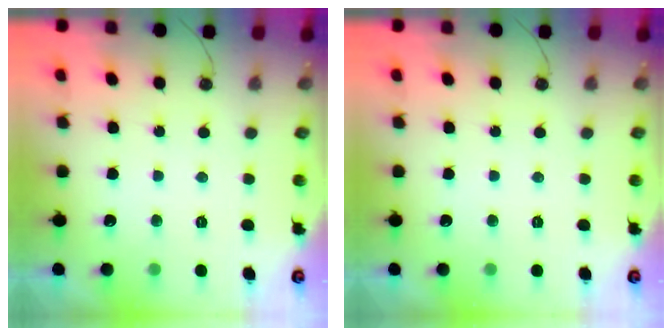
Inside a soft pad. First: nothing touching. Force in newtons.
{"total": 0.0}